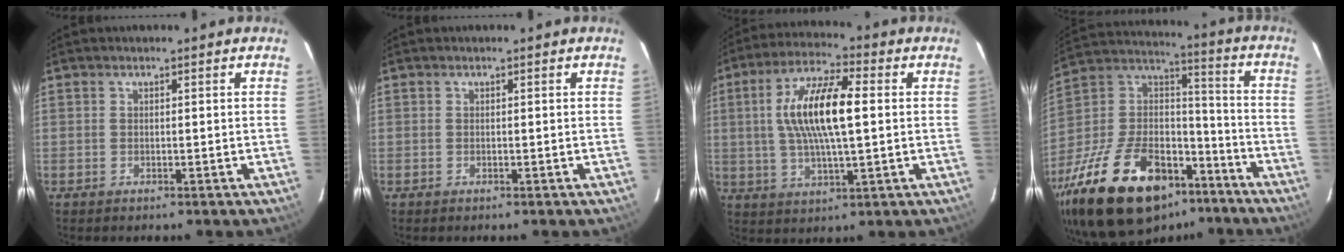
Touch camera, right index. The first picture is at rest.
{"total": 0.0}
{"total": 13.7, "force": [1.6, 3.9, 13.0], "torque": [-0.250, 0.012, 0.028]}
{"total": 32.6, "force": [-20.4, 16.4, 19.4], "torque": [-0.389, 0.007, -0.319]}